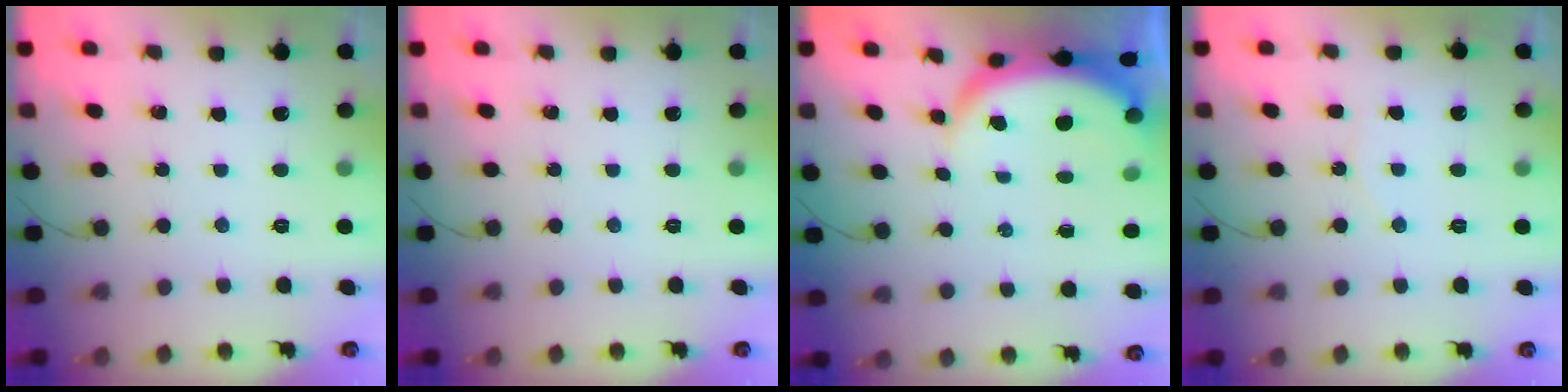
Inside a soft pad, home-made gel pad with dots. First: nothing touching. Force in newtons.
{"total": 0.0}
{"total": 6.7, "press": 6.7, "slide": 0.5}
{"total": 4.2, "press": 4.0, "slide": 1.4}